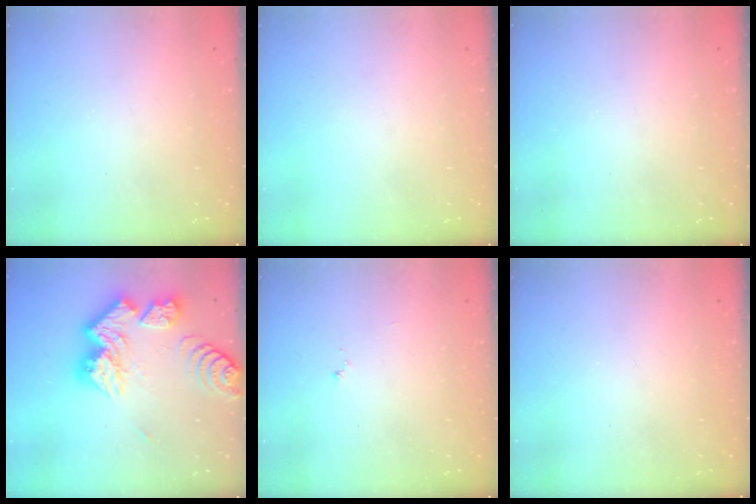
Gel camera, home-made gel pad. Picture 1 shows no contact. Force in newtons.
{"total": 0.0}
{"total": 0.0}
{"total": 22.6, "press": 22.5, "slide": 2.2}
{"total": 3.8, "press": 3.8, "slide": 0.3}
{"total": 0.0}